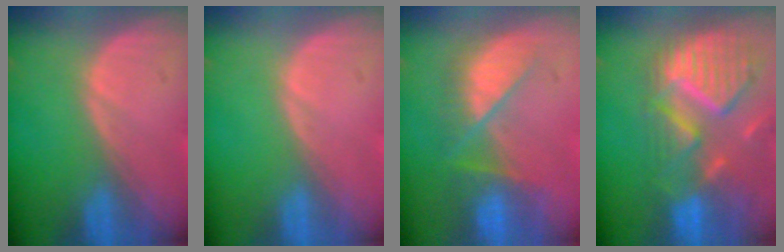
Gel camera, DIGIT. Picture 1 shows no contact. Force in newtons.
{"total": 0.0}
{"total": 7.4, "press": 7.1, "slide": 2.1}
{"total": 11.9, "press": 10.3, "slide": 5.9}